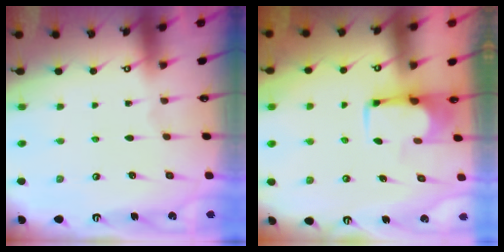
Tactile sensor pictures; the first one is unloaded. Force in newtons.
{"total": 1.6, "press": 1.5, "slide": 0.7}